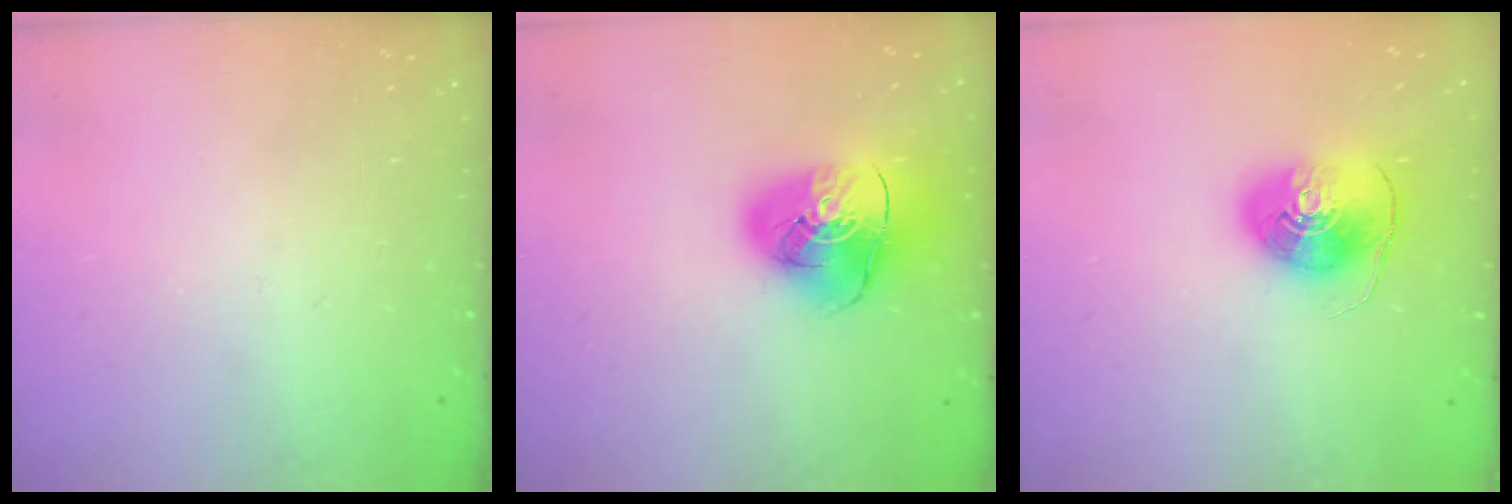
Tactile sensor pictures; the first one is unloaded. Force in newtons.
{"total": 13.9, "press": 13.8, "slide": 1.7}
{"total": 10.0, "press": 9.9, "slide": 1.4}